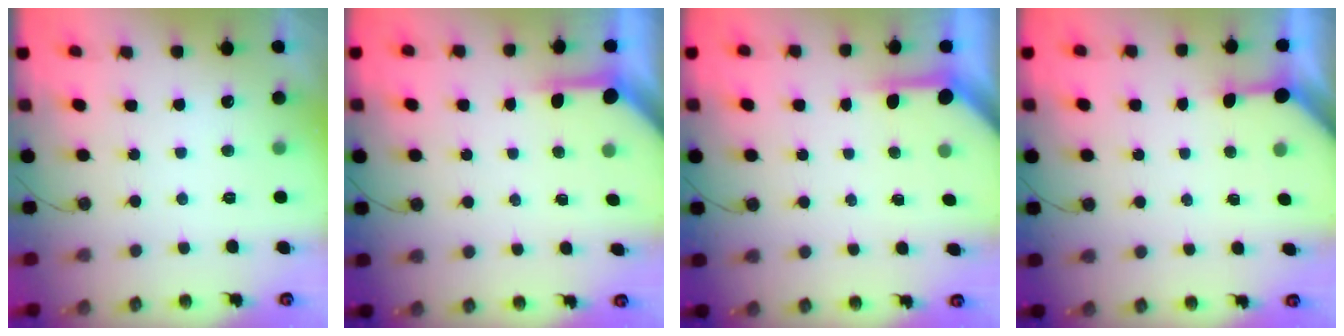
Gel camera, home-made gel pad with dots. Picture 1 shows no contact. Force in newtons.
{"total": 3.9, "press": 3.9, "slide": 0.3}
{"total": 3.9, "press": 3.9, "slide": 0.4}
{"total": 3.5, "press": 3.4, "slide": 0.4}